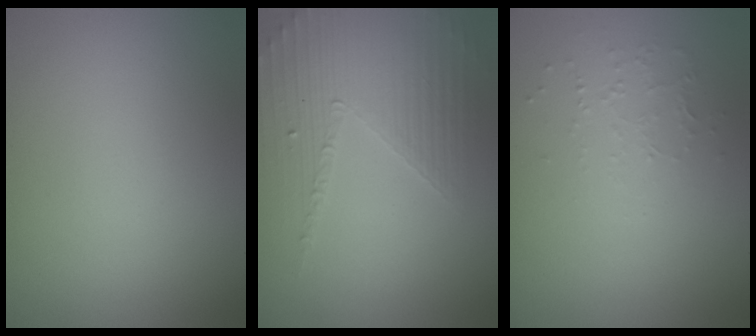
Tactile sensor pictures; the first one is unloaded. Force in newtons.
{"total": 4.0, "press": 3.2, "slide": 2.3}
{"total": 0.8, "press": 0.5, "slide": 0.6}